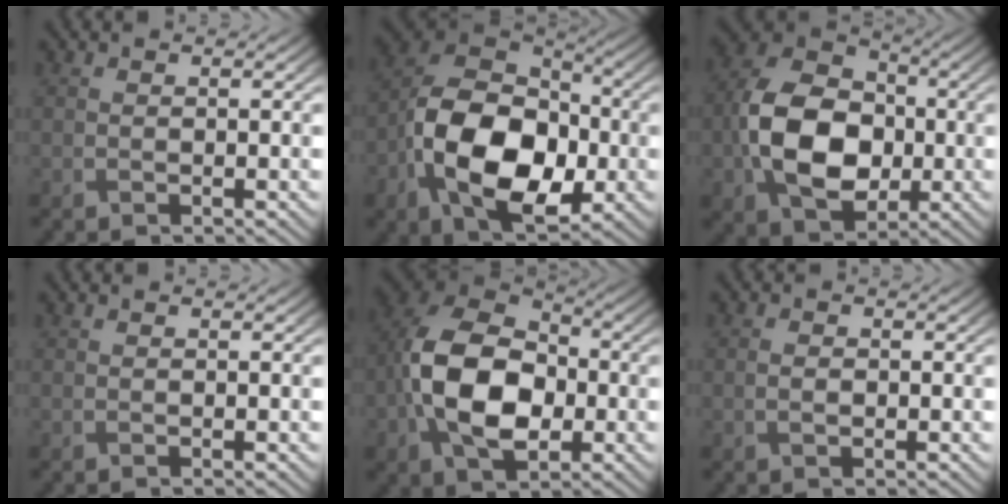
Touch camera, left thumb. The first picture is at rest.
{"total": 15.5, "force": [-4.3, 10.1, 10.9], "torque": [-0.216, -0.020, -0.087]}
{"total": 12.5, "force": [-1.9, 9.0, 8.5], "torque": [-0.181, 0.001, -0.040]}
{"total": 0.0}
{"total": 13.6, "force": [-2.4, 9.0, 9.9], "torque": [-0.217, -0.005, -0.052]}
{"total": 1.3, "force": [-0.1, 0.8, 1.0], "torque": [-0.022, 0.000, 0.000]}